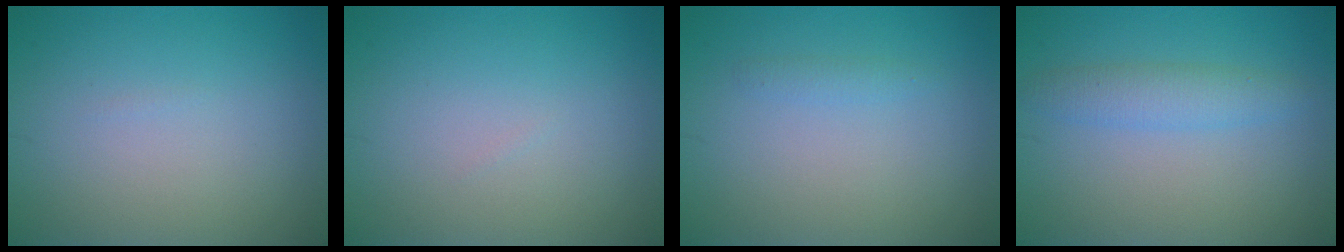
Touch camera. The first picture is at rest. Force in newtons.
{"total": 0.0}
{"total": 0.8, "press": 0.8, "slide": 0.1}
{"total": 2.5, "press": 2.5, "slide": 0.2}